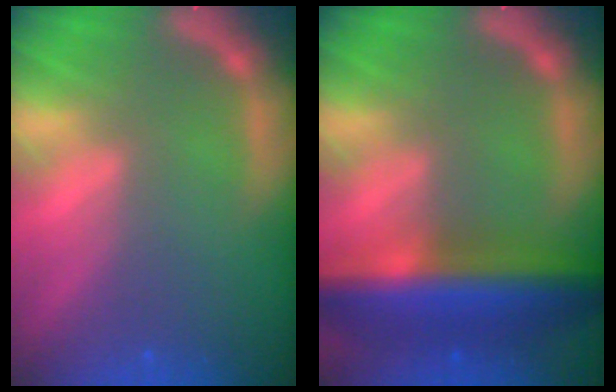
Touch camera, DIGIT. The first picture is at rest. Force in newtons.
{"total": 10.0}